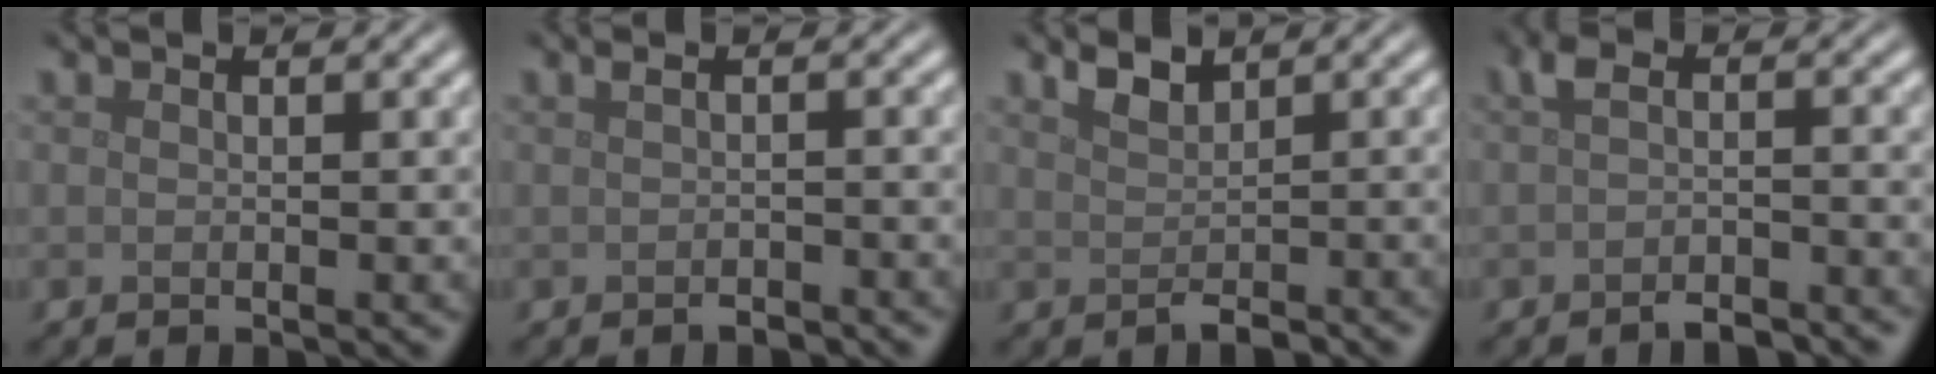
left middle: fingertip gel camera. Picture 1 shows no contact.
{"total": 1.0, "force": [-0.6, 0.3, 0.7], "torque": [-0.015, -0.004, -0.009]}
{"total": 1.7, "force": [0.7, 0.9, 1.3], "torque": [-0.021, -0.002, 0.017]}
{"total": 2.8, "force": [-1.6, 1.2, 2.0], "torque": [-0.036, -0.003, -0.032]}